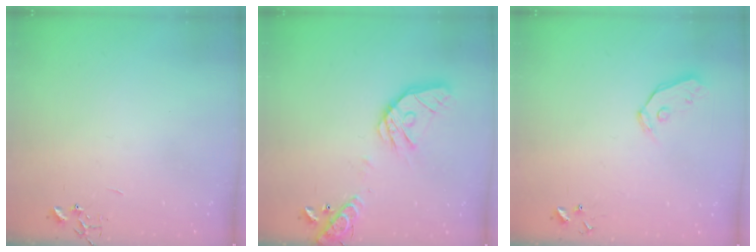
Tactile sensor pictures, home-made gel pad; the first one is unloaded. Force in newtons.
{"total": 17.6, "press": 17.3, "slide": 2.8}
{"total": 6.3, "press": 6.3, "slide": 0.7}